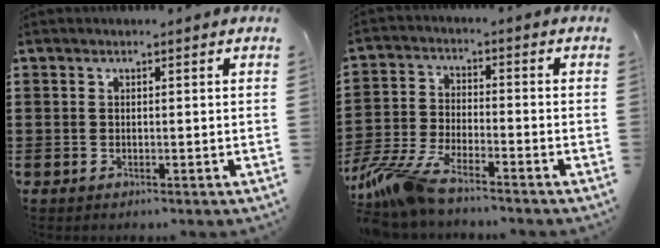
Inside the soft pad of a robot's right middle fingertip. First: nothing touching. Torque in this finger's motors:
{"motor_torque": [1.72, -0.42, 0.32, 0.21]}